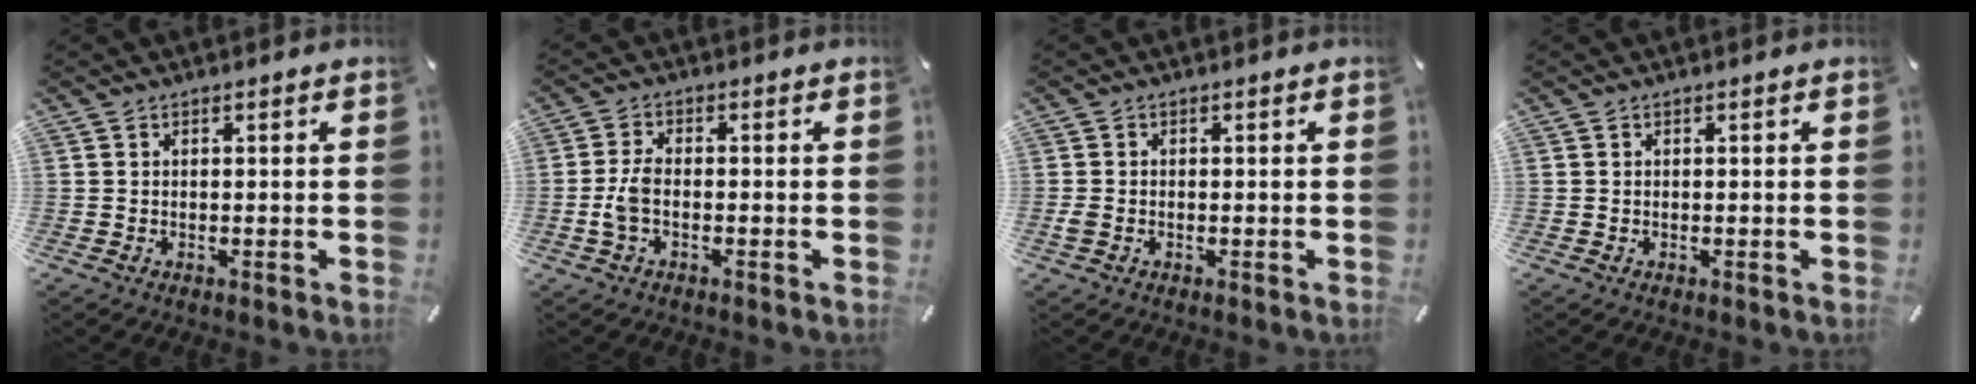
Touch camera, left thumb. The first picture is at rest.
{"total": 4.1, "force": [-1.0, 1.8, 3.5], "torque": [-0.080, 0.001, -0.023]}
{"total": 1.7, "force": [-0.6, 1.2, 1.1], "torque": [-0.025, 0.001, -0.012]}
{"total": 0.0}